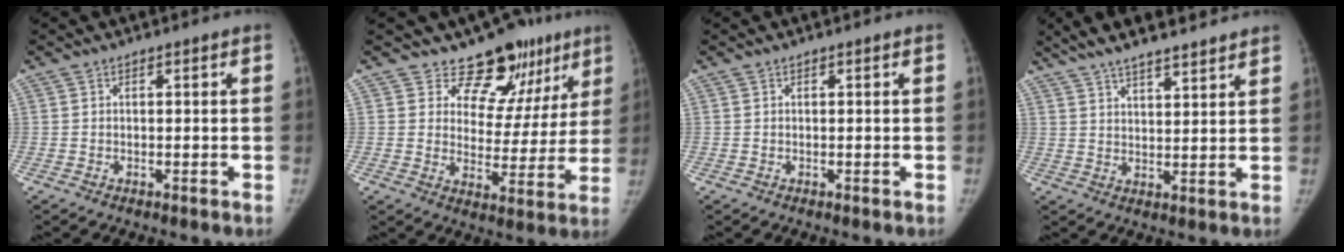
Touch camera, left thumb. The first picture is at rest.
{"total": 13.5, "force": [10.0, 8.1, 4.1], "torque": [0.001, -0.062, 0.120]}
{"total": 0.0}
{"total": 14.3, "force": [11.5, 3.4, 7.8], "torque": [-0.113, -0.012, 0.183]}